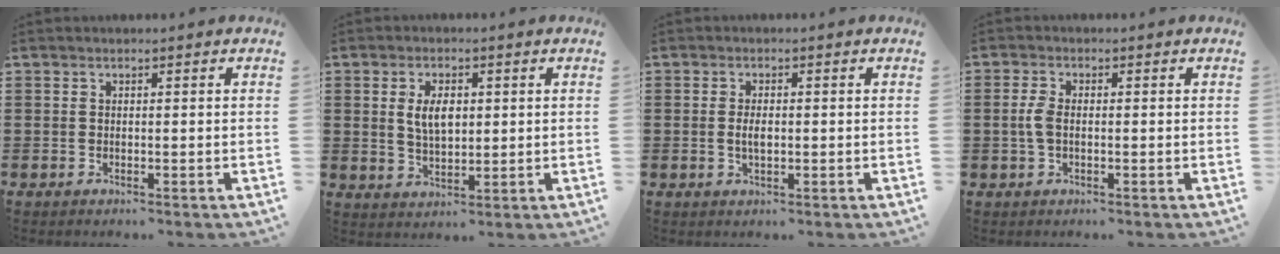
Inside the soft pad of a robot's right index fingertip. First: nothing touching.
{"total": 4.8, "force": [0.9, 2.4, 4.0], "torque": [-0.076, 0.007, 0.011]}
{"total": 2.3, "force": [-0.1, 1.0, 2.1], "torque": [-0.039, 0.003, -0.002]}
{"total": 3.2, "force": [-0.2, 1.6, 2.8], "torque": [-0.070, -0.001, -0.008]}